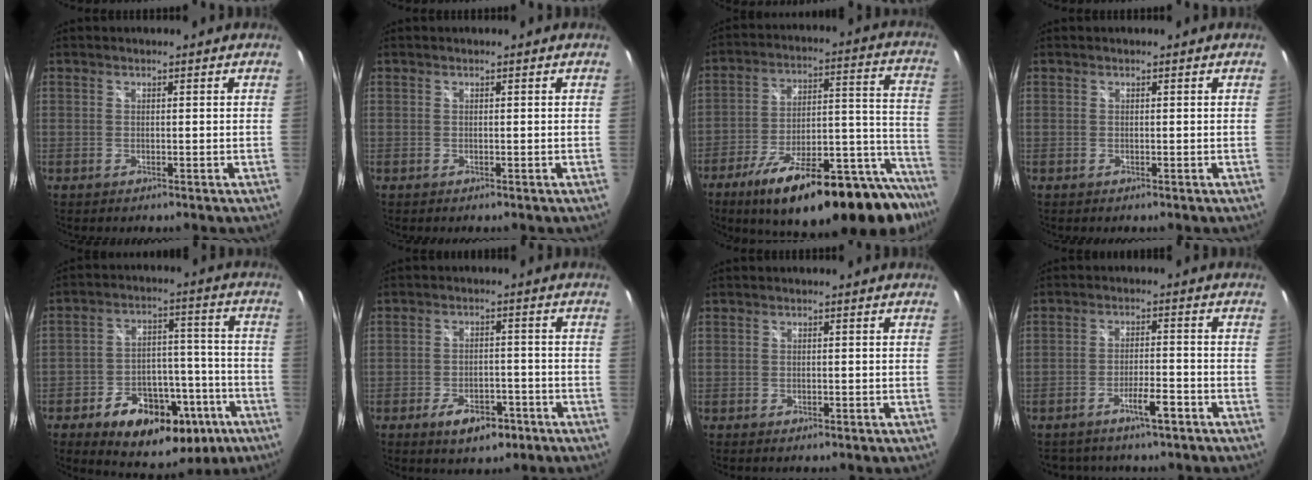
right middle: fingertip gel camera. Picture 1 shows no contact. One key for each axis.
{"total": 0.0}
{"total": 30.0, "fx": -23.4, "fy": 7.5, "fz": 17.3, "tx": -0.220, "ty": -0.010, "tz": -0.335}
{"total": 0.0}
{"total": 21.1, "fx": -11.7, "fy": 12.3, "fz": 12.4, "tx": -0.211, "ty": 0.022, "tz": -0.150}
{"total": 7.4, "fx": -4.4, "fy": 3.9, "fz": 4.5, "tx": -0.093, "ty": 0.000, "tz": -0.060}
{"total": 1.0, "fx": -0.6, "fy": 0.6, "fz": 0.5, "tx": -0.008, "ty": -0.005, "tz": -0.011}
{"total": 4.7, "fx": -3.4, "fy": 1.4, "fz": 2.8, "tx": -0.054, "ty": 0.002, "tz": -0.053}